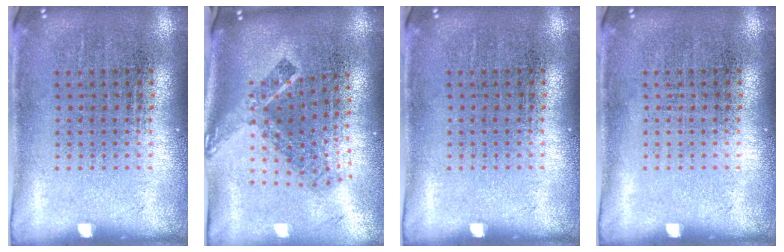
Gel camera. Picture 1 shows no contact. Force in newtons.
{"total": 2.4, "press": 1.6, "slide": 1.8}
{"total": 0.0}
{"total": 0.0}